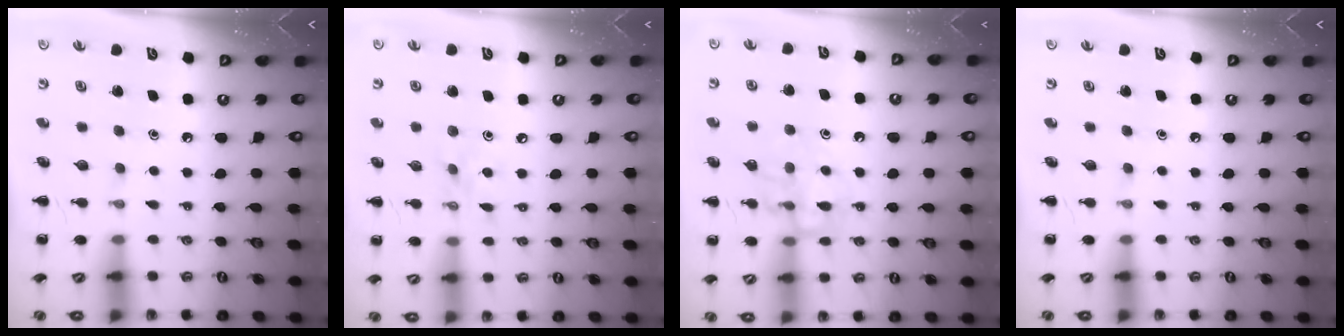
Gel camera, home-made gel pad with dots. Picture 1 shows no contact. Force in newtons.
{"total": 3.7, "press": 3.6, "slide": 0.8}
{"total": 13.1, "press": 13.1, "slide": 1.1}
{"total": 0.0}